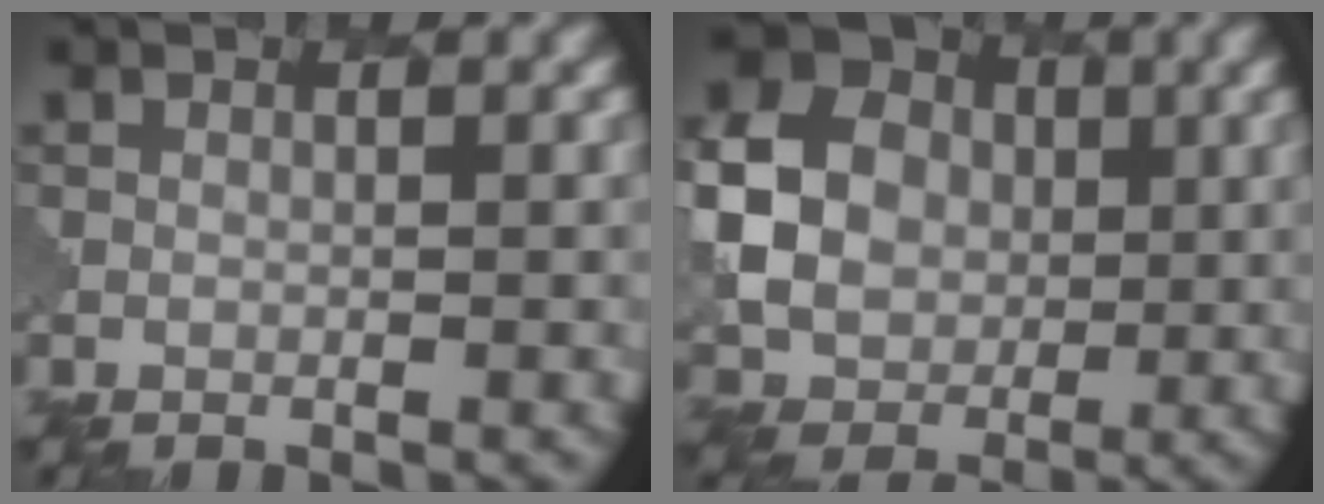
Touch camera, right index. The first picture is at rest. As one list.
[{"total": 8.1, "force": [0.7, 7.0, 4.0], "torque": [-0.097, 0.005, 0.002]}]